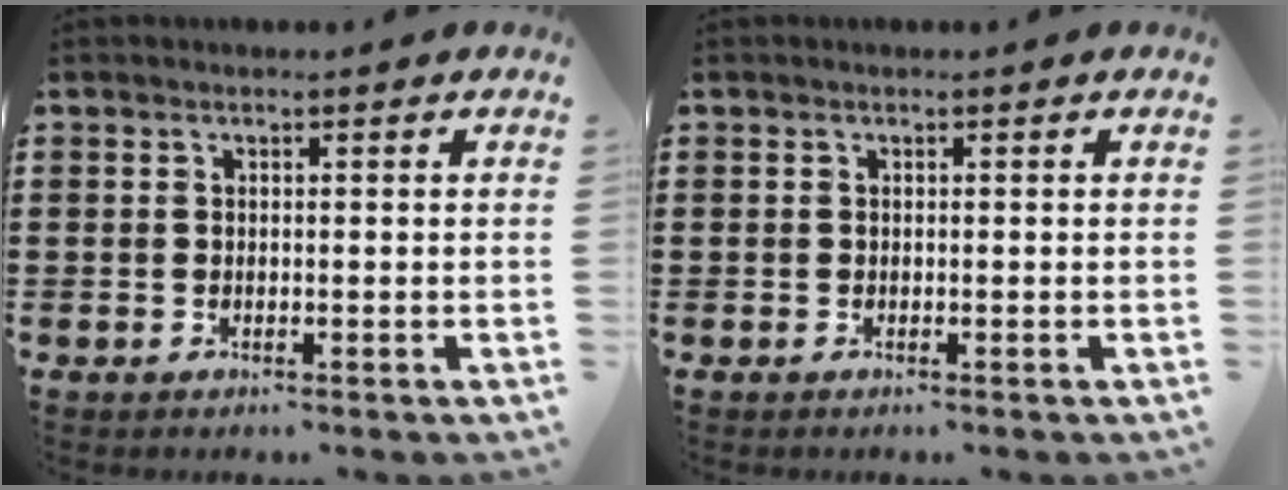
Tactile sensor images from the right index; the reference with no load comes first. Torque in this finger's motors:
{"motor_torque": [0.34, 0.66, -0.19, -0.16]}